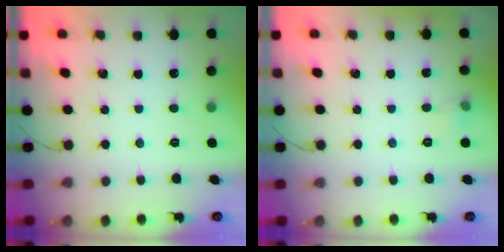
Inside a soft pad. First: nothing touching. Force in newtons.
{"total": 4.1, "press": 4.0, "slide": 1.2}